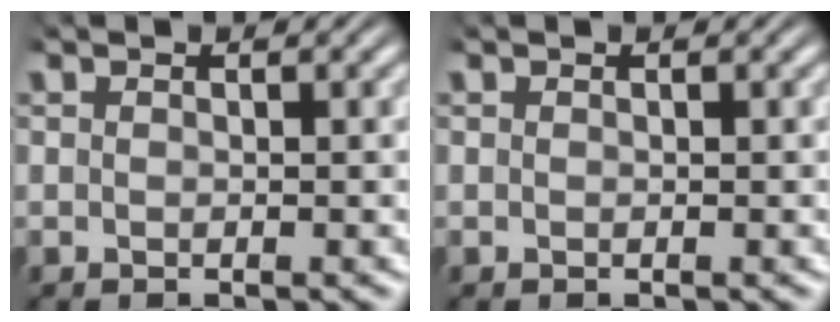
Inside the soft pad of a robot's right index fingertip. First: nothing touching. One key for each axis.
{"total": 0.0}